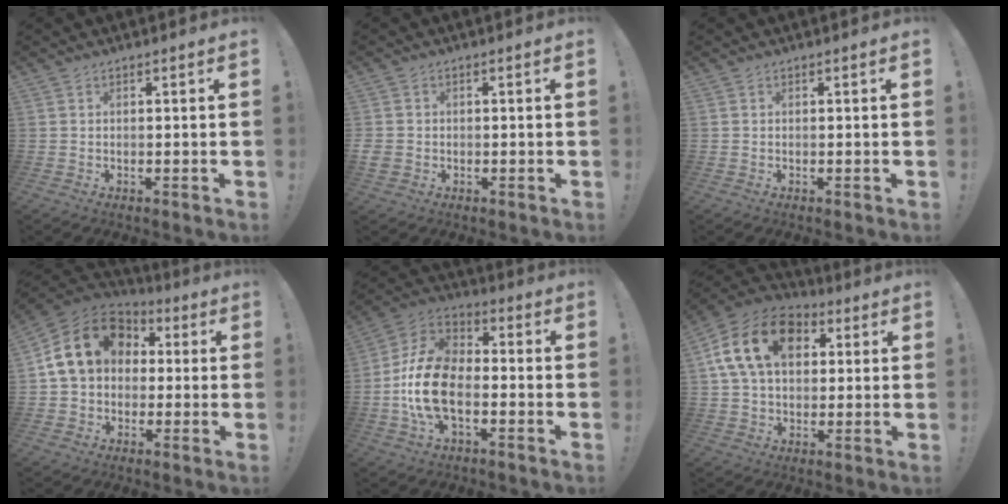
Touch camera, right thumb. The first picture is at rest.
{"total": 2.5, "force": [-0.5, 2.2, 1.1], "torque": [-0.025, 0.002, -0.008]}
{"total": 0.0}
{"total": 17.3, "force": [4.2, 13.3, 10.3], "torque": [-0.167, 0.000, 0.081]}
{"total": 16.8, "force": [-4.5, 10.3, 12.4], "torque": [-0.242, 0.032, -0.072]}
{"total": 18.3, "force": [5.5, 12.4, 12.2], "torque": [-0.210, 0.000, 0.101]}